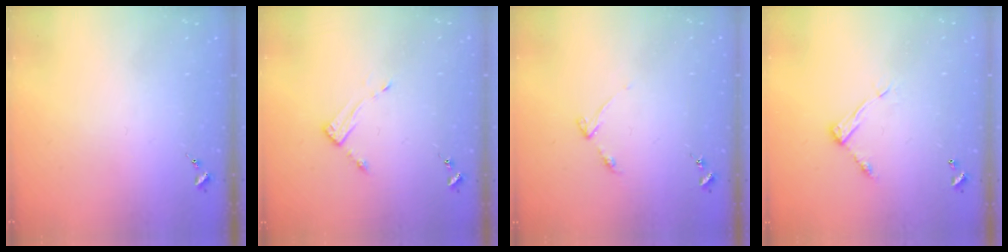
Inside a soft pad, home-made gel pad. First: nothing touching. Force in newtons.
{"total": 3.7, "press": 3.7, "slide": 0.1}
{"total": 4.2, "press": 4.1, "slide": 0.4}
{"total": 7.9, "press": 7.9, "slide": 0.3}